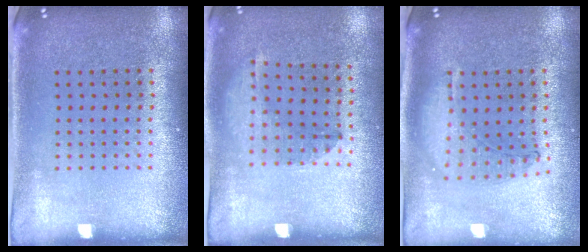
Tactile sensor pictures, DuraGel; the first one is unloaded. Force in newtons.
{"total": 1.3, "press": 0.9, "slide": 0.9}
{"total": 1.0, "press": 1.0, "slide": 0.2}